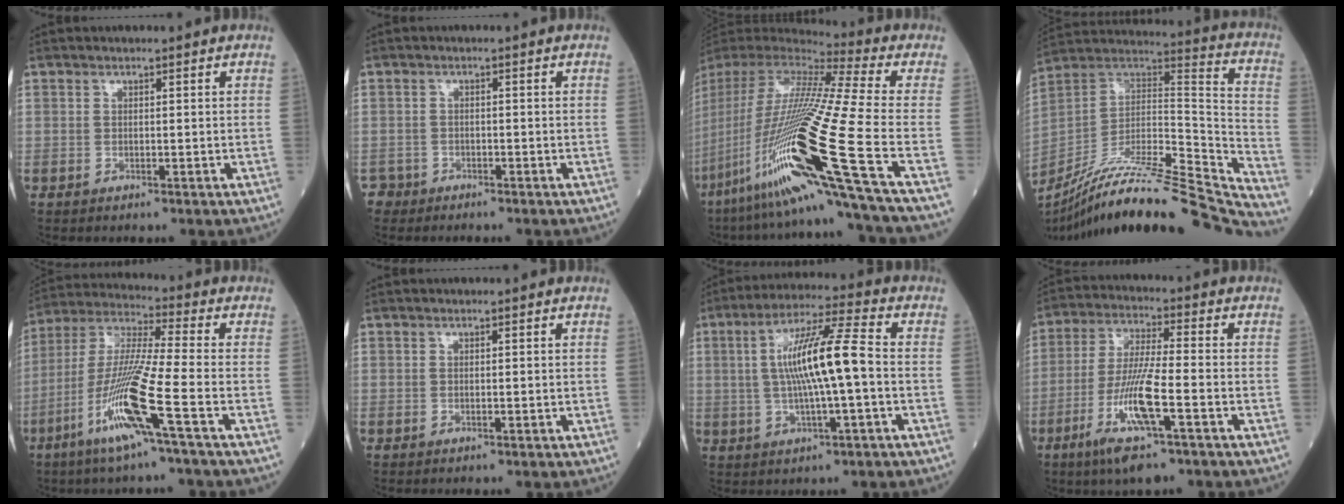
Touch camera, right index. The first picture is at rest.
{"total": 2.1, "force": [-1.6, 1.1, -0.9], "torque": [0.011, 0.006, -0.033]}
{"total": 30.5, "force": [-11.9, -0.5, 28.0], "torque": [-0.534, -0.050, -0.225]}
{"total": 32.5, "force": [-28.9, 0.2, 14.8], "torque": [-0.183, -0.029, -0.444]}
{"total": 14.0, "force": [-6.1, -1.0, 12.5], "torque": [-0.259, -0.016, -0.123]}
{"total": 0.0}
{"total": 11.6, "force": [0.1, 0.6, 11.6], "torque": [-0.214, 0.014, -0.001]}
{"total": 11.5, "force": [-5.0, 0.6, 10.3], "torque": [-0.207, -0.019, -0.095]}